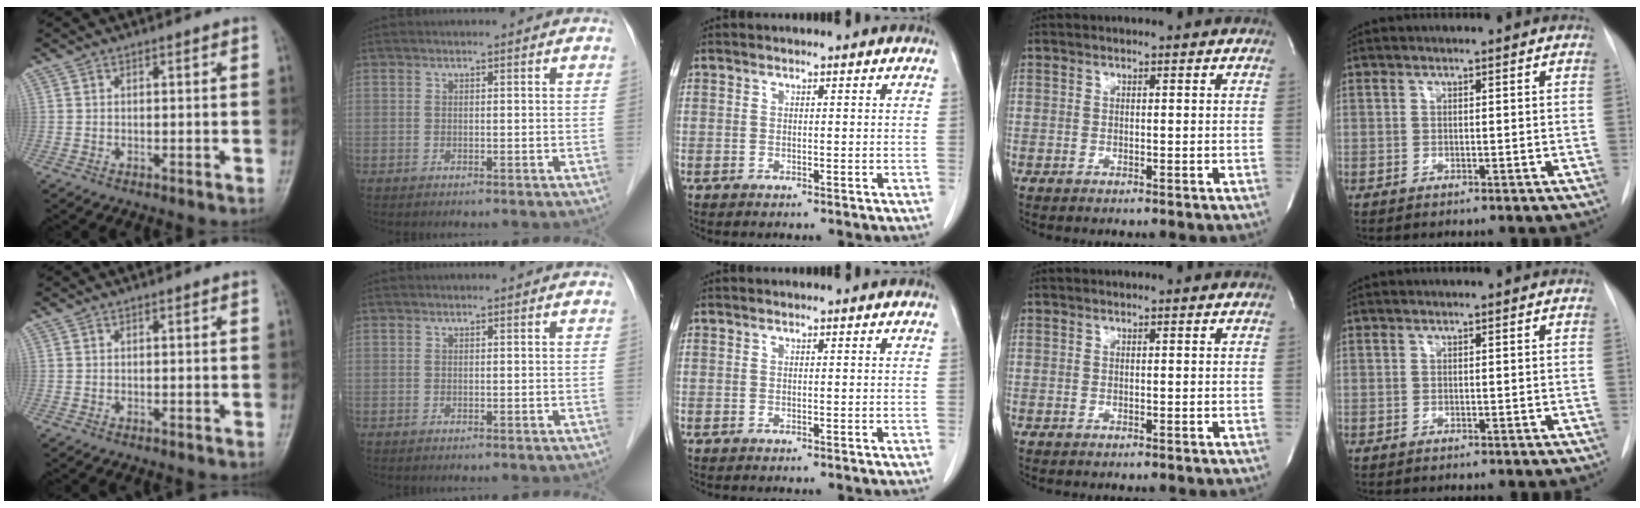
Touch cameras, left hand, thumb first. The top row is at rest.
{}